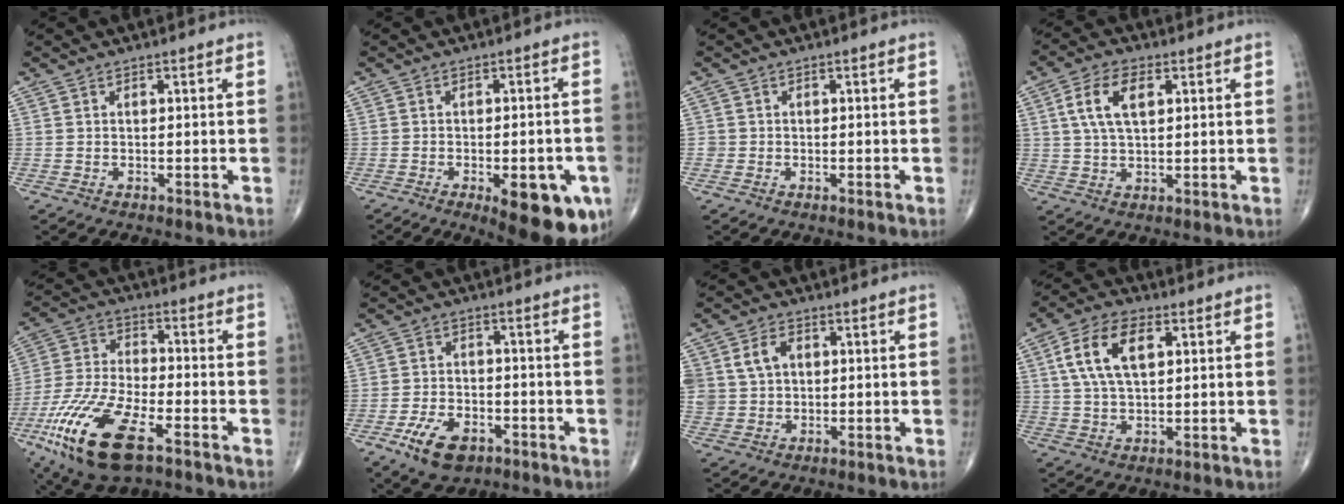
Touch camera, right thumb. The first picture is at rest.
{"total": 14.1, "force": [-5.9, 5.4, 11.6], "torque": [-0.104, 0.008, -0.064]}
{"total": 0.9, "force": [-0.2, 0.9, 0.0], "torque": [0.004, 0.005, -0.004]}
{"total": 8.1, "force": [2.4, 4.1, 6.5], "torque": [-0.128, 0.005, 0.046]}
{"total": 19.5, "force": [-9.7, 7.7, 15.1], "torque": [-0.327, 0.011, -0.178]}
{"total": 8.7, "force": [-4.5, 5.2, 5.4], "torque": [-0.090, 0.016, -0.075]}
{"total": 8.0, "force": [1.9, 6.2, 4.6], "torque": [-0.085, 0.001, 0.043]}
{"total": 11.1, "force": [3.3, 5.8, 8.8], "torque": [-0.168, 0.007, 0.060]}